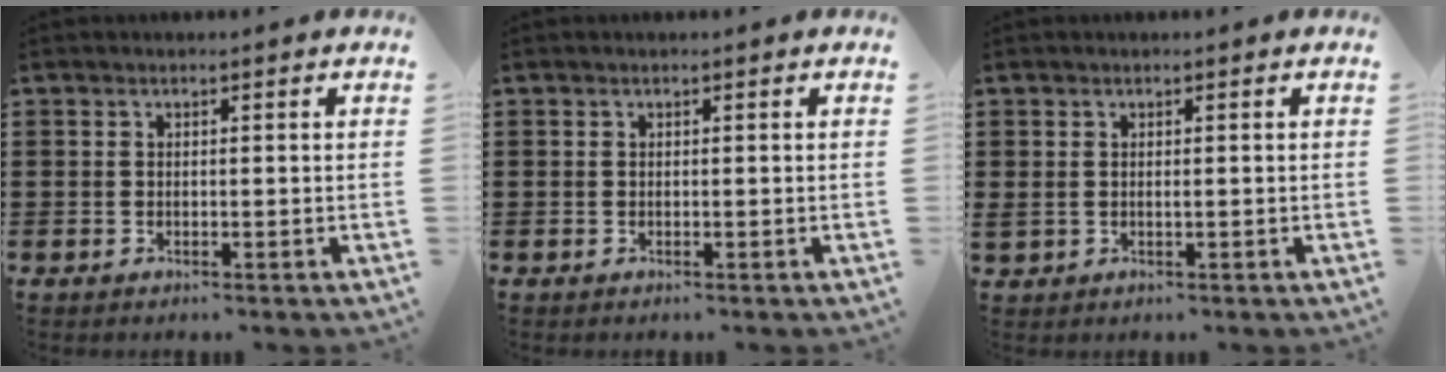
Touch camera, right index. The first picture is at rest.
{"total": 0.0}
{"total": 0.6, "force": [0.2, 0.3, 0.5], "torque": [-0.013, 0.001, 0.003]}